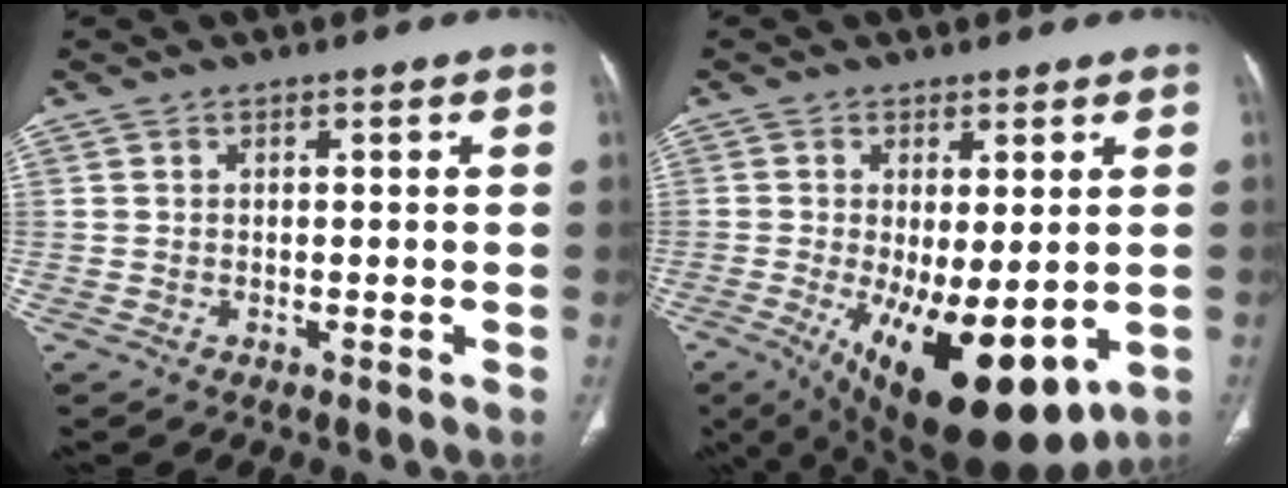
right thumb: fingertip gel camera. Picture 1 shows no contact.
{"total": 17.1, "force": [-4.9, 6.7, 15.0], "torque": [-0.223, -0.026, -0.051]}